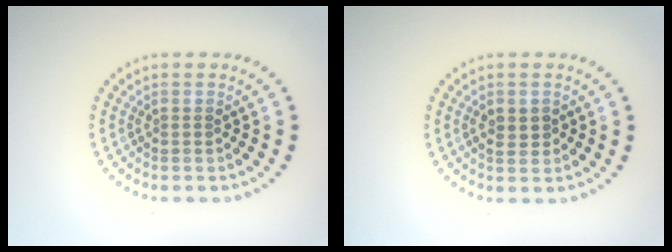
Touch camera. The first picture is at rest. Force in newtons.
{"total": 1.3, "press": 1.3, "slide": 0.1}